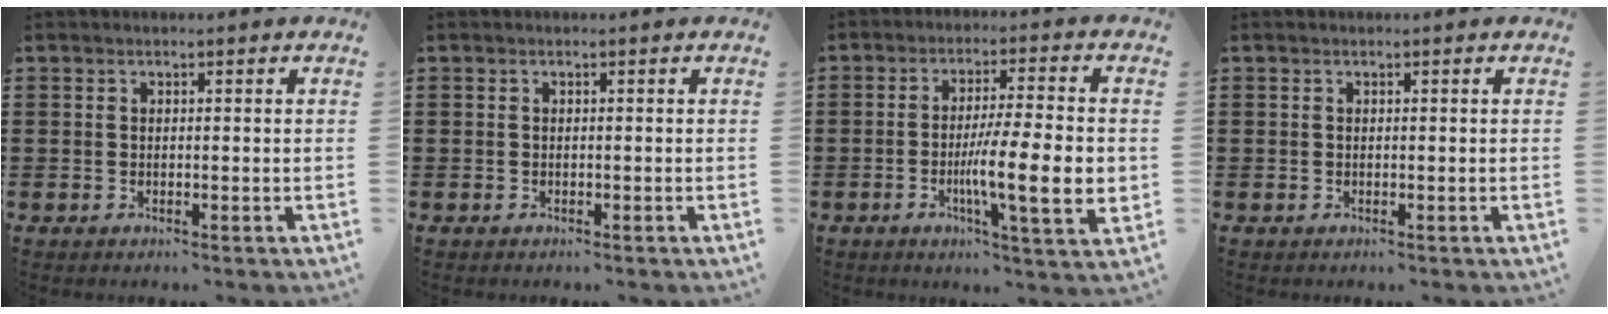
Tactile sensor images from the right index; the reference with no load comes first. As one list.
[{"total": 0.0}, {"total": 12.1, "force": [-1.9, 1.7, 11.8], "torque": [-0.201, -0.016, -0.038]}, {"total": 0.0}]